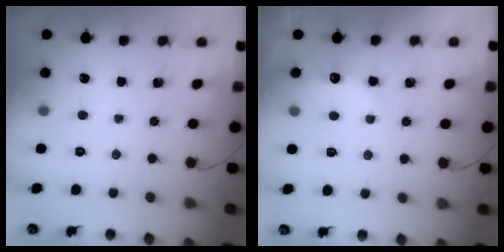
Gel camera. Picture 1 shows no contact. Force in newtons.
{"total": 6.6, "press": 6.5, "slide": 1.4}